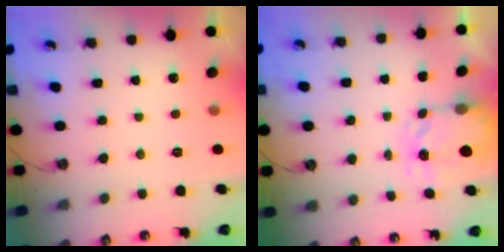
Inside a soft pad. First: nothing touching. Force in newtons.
{"total": 3.8, "press": 3.7, "slide": 0.5}